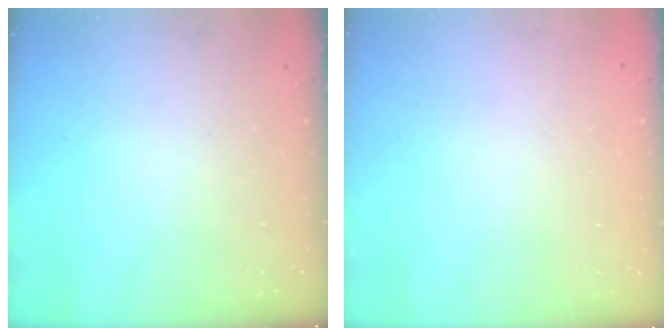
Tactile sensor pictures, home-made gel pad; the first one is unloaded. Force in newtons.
{"total": 1.7, "press": 1.7, "slide": 0.2}